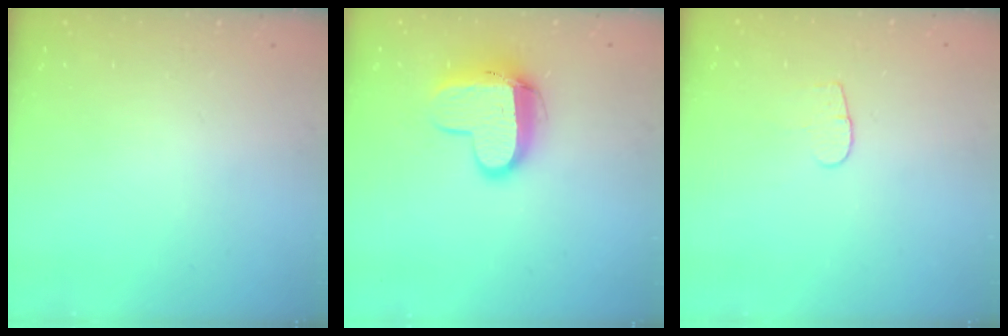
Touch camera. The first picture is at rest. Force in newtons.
{"total": 11.6, "press": 11.5, "slide": 1.2}
{"total": 4.4, "press": 4.4, "slide": 0.3}